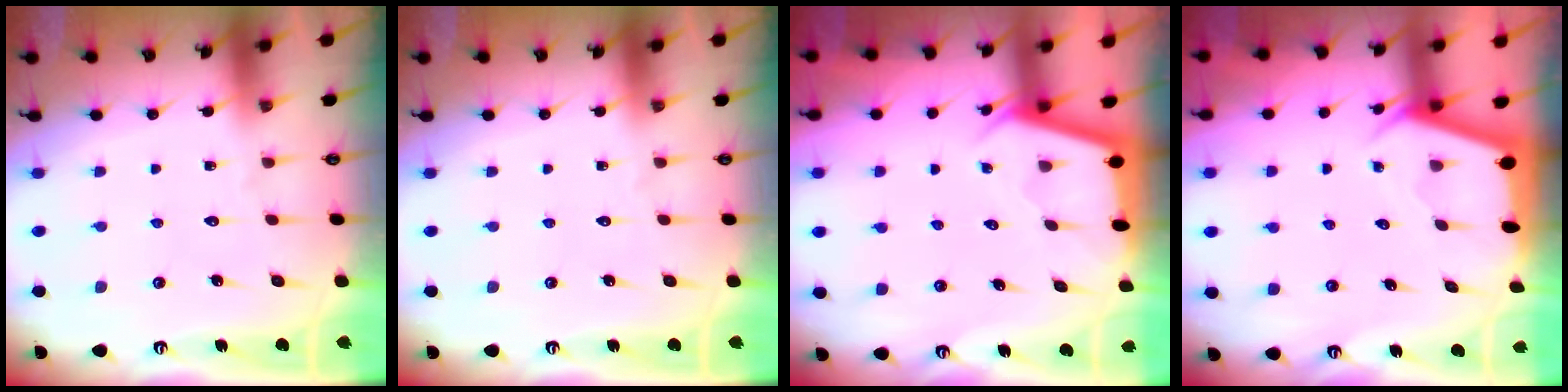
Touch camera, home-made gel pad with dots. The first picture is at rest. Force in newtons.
{"total": 0.0}
{"total": 2.4, "press": 2.4, "slide": 0.2}
{"total": 2.2, "press": 2.2, "slide": 0.3}